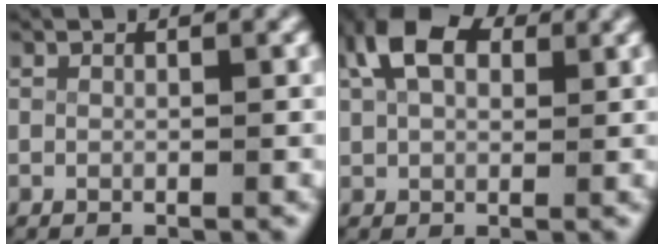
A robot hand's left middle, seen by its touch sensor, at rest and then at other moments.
{"total": 5.6, "force": [2.5, 3.3, 3.7], "torque": [-0.085, 0.002, 0.043]}